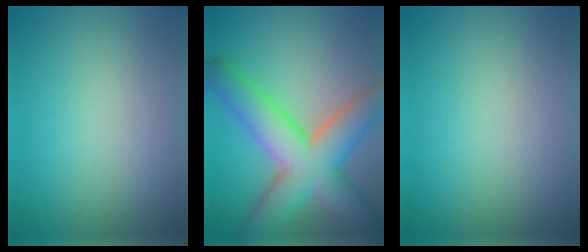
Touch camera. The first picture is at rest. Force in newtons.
{"total": 9.7, "press": 9.7, "slide": 0.3}
{"total": 0.0}